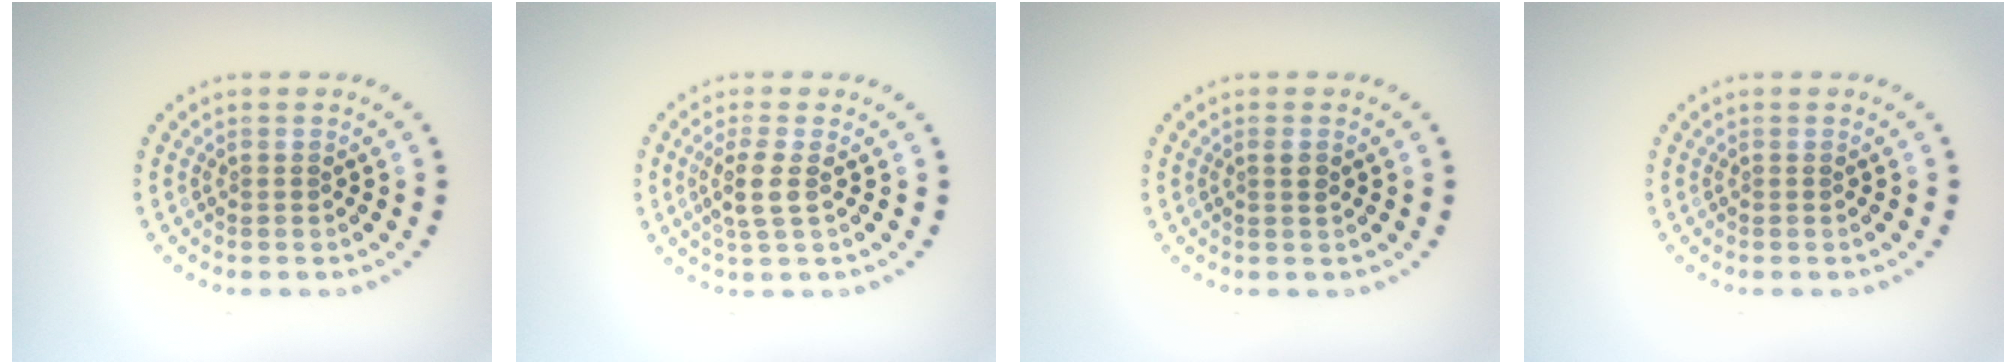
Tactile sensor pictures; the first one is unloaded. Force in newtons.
{"total": 2.4, "press": 2.0, "slide": 1.2}
{"total": 0.9, "press": 0.8, "slide": 0.5}
{"total": 0.0}